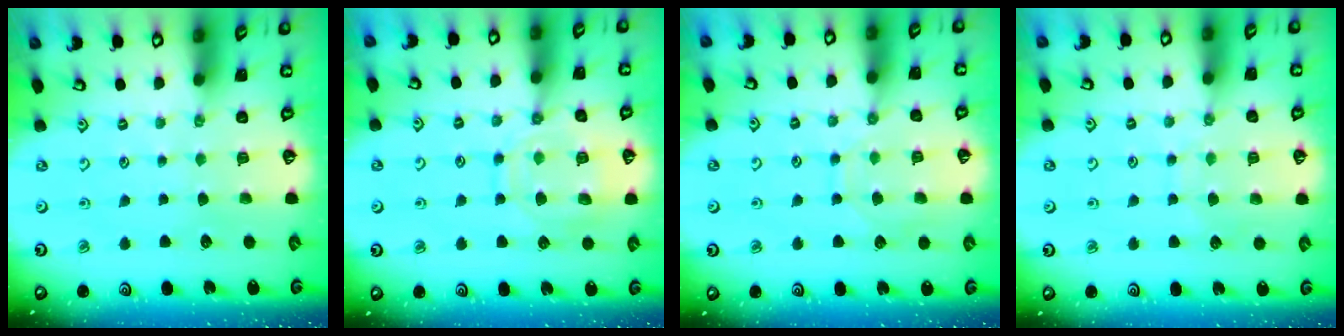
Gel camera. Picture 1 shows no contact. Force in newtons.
{"total": 13.4, "press": 13.3, "slide": 1.2}
{"total": 8.9, "press": 8.9, "slide": 0.7}
{"total": 6.8, "press": 6.8, "slide": 0.6}